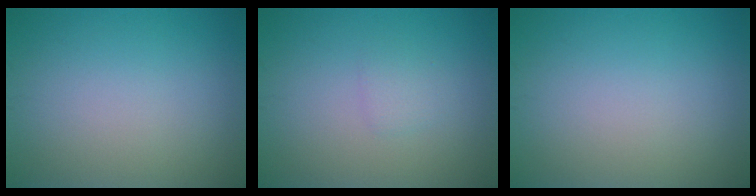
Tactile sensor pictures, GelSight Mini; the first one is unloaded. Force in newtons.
{"total": 1.0, "press": 1.0, "slide": 0.1}
{"total": 0.0}